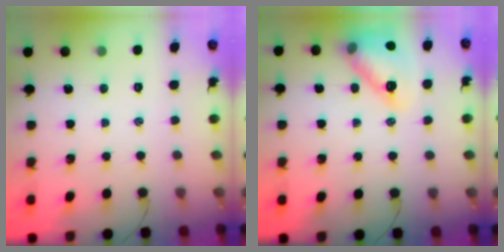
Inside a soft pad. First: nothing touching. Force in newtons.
{"total": 15.5, "press": 15.4, "slide": 1.8}